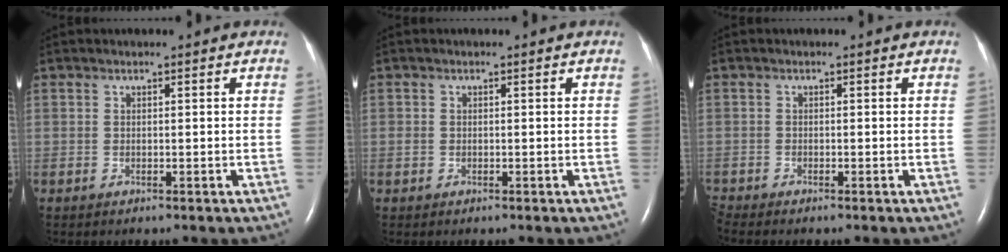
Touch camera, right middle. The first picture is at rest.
{"total": 0.7, "force": [-0.1, 0.7, 0.3], "torque": [-0.008, 0.002, -0.002]}
{"total": 3.2, "force": [-2.9, 0.1, 1.3], "torque": [-0.015, -0.003, -0.041]}